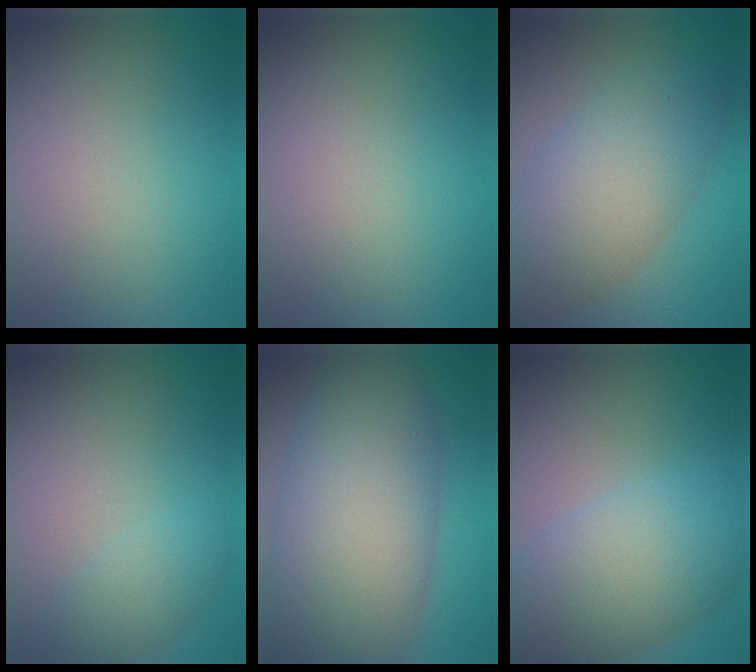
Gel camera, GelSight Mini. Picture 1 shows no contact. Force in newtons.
{"total": 0.0}
{"total": 7.9, "press": 7.9, "slide": 0.2}
{"total": 2.3, "press": 2.3, "slide": 0.1}
{"total": 12.2, "press": 12.2, "slide": 0.4}
{"total": 8.2, "press": 8.2, "slide": 0.3}